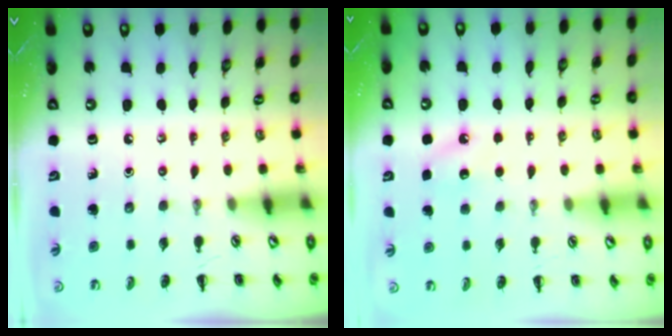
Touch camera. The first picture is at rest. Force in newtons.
{"total": 6.2, "press": 6.0, "slide": 1.5}